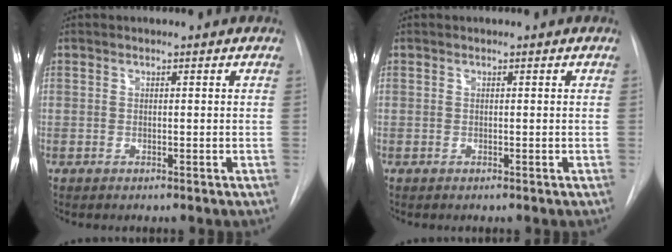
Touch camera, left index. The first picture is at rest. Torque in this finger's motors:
{"motor_torque": [-0.01, 0.00, 0.00, 0.00]}